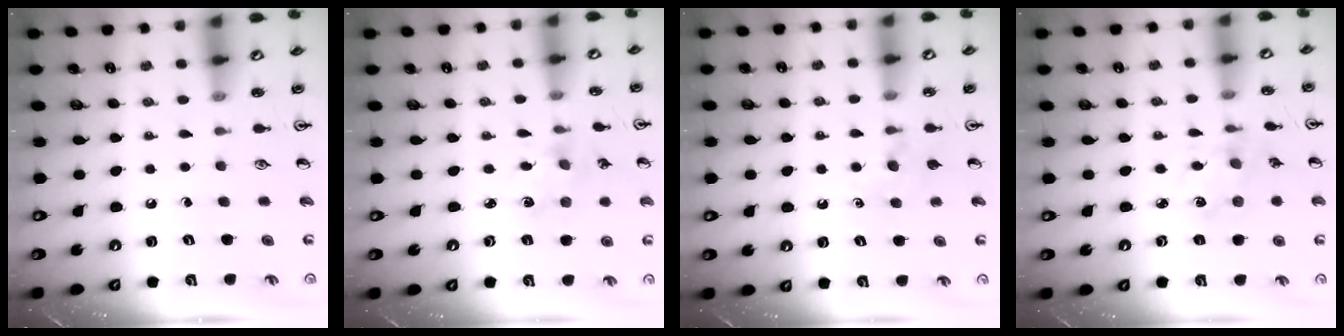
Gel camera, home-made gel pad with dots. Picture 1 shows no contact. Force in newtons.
{"total": 1.6, "press": 1.5, "slide": 0.4}
{"total": 4.1, "press": 4.0, "slide": 0.6}
{"total": 1.9, "press": 1.8, "slide": 0.5}